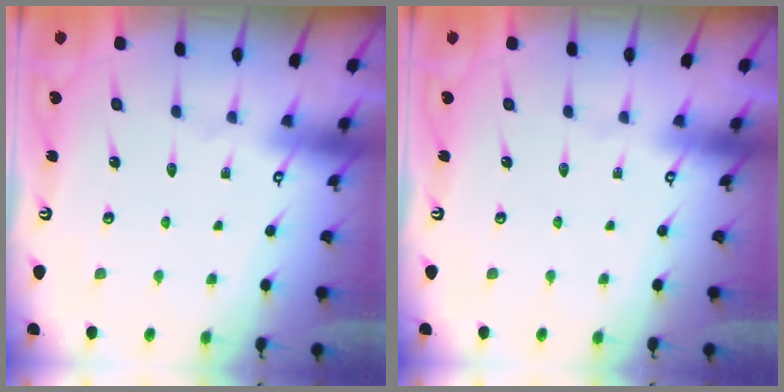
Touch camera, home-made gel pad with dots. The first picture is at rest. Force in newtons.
{"total": 0.0}